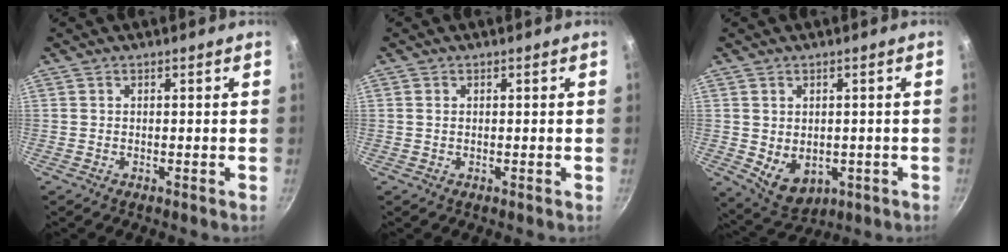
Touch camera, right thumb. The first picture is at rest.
{"total": 0.8, "force": [0.2, 0.6, 0.5], "torque": [-0.009, 0.002, 0.004]}
{"total": 7.5, "force": [-0.7, 5.6, 5.0], "torque": [-0.060, -0.012, 0.010]}